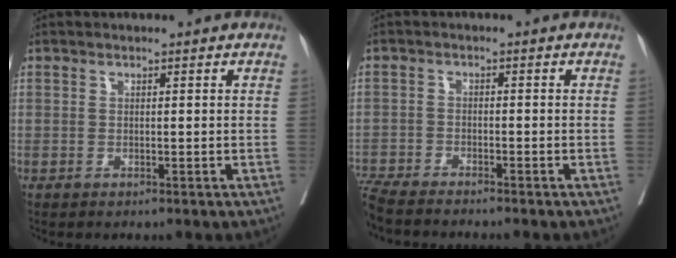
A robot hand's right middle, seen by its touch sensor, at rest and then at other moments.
{"total": 8.4, "force": [-7.7, 0.3, 3.3], "torque": [-0.050, -0.017, -0.130]}